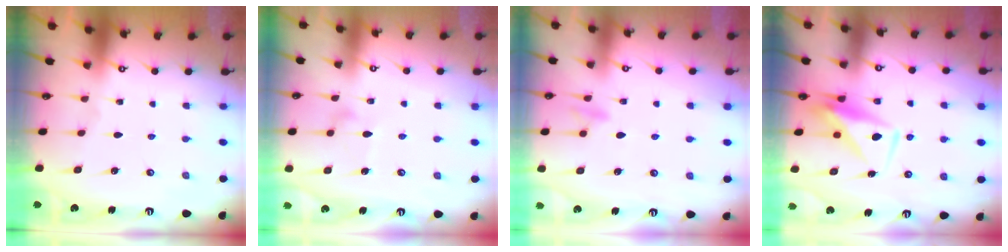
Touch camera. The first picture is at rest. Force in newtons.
{"total": 8.4, "press": 8.4, "slide": 0.3}
{"total": 9.3, "press": 9.3, "slide": 0.9}
{"total": 7.5, "press": 7.4, "slide": 0.7}